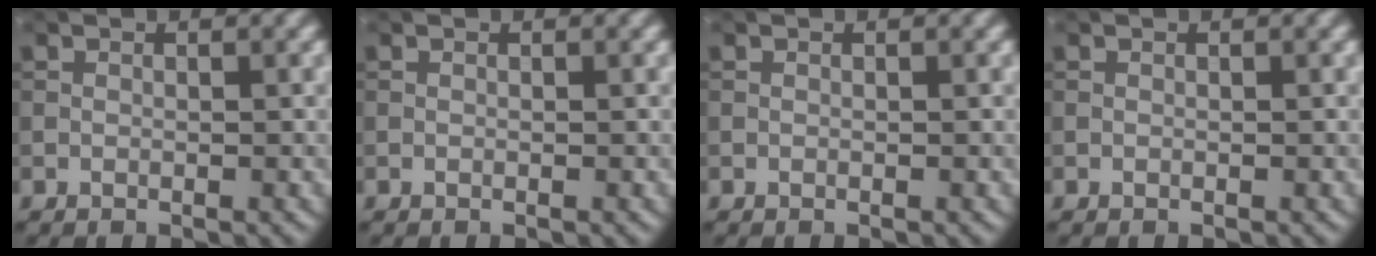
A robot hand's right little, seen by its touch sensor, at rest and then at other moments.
{"total": 0.0}
{"total": 0.0}
{"total": 0.0}